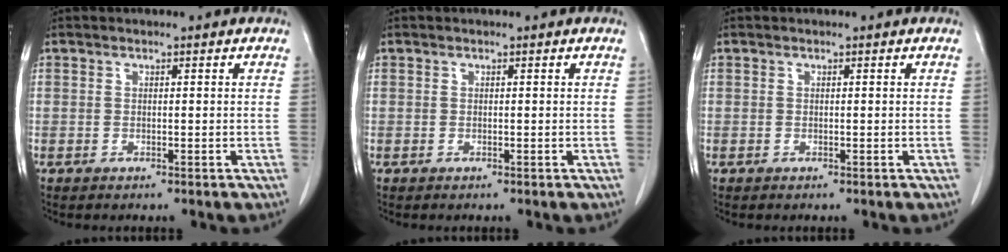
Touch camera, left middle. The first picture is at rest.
{"total": 0.0}
{"total": 0.0}